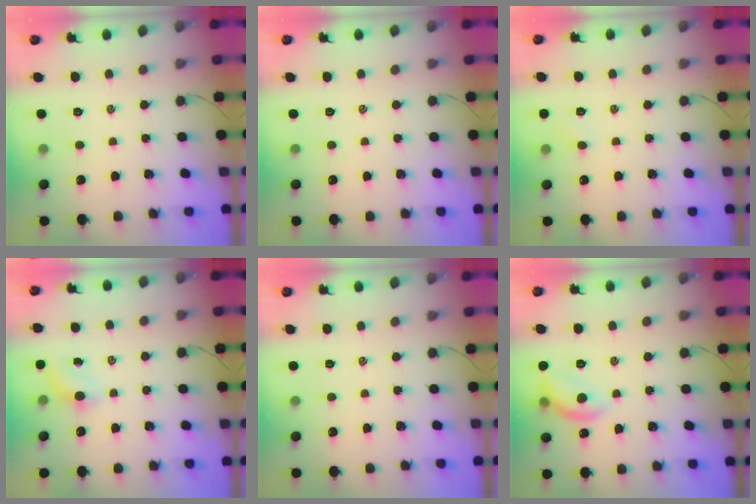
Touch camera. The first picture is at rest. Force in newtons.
{"total": 0.0}
{"total": 3.0, "press": 2.9, "slide": 0.8}
{"total": 4.5, "press": 4.3, "slide": 1.3}
{"total": 0.0}
{"total": 10.4, "press": 10.4, "slide": 0.0}